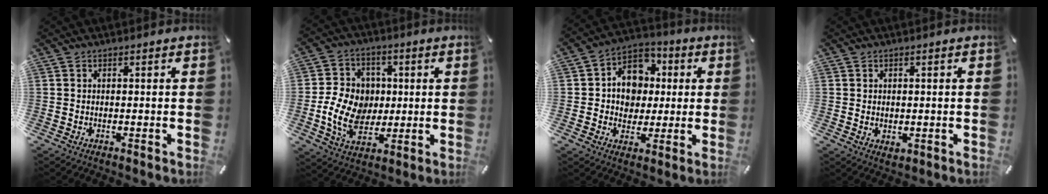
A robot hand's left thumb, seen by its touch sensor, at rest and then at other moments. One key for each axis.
{"total": 13.0, "fx": -0.7, "fy": 10.7, "fz": 7.4, "tx": -0.157, "ty": 0.010, "tz": -0.011}
{"total": 10.4, "fx": 0.4, "fy": 9.5, "fz": 4.2, "tx": -0.068, "ty": 0.006, "tz": 0.011}
{"total": 1.1, "fx": 0.0, "fy": 1.0, "fz": 0.5, "tx": -0.010, "ty": 0.005, "tz": -0.001}